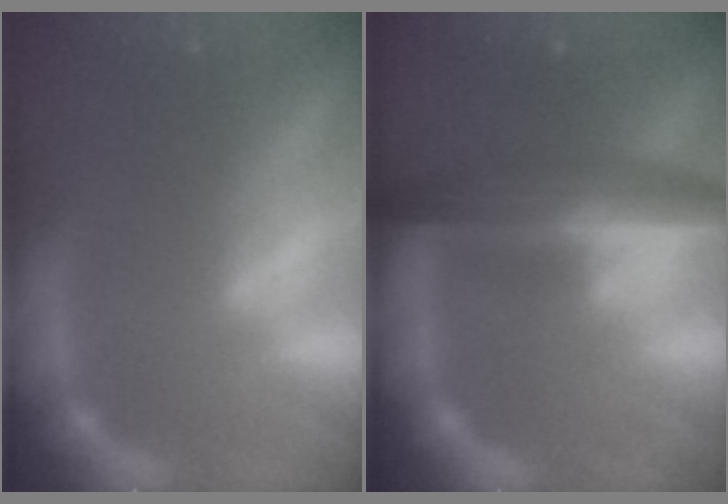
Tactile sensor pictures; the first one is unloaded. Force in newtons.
{"total": 7.1}